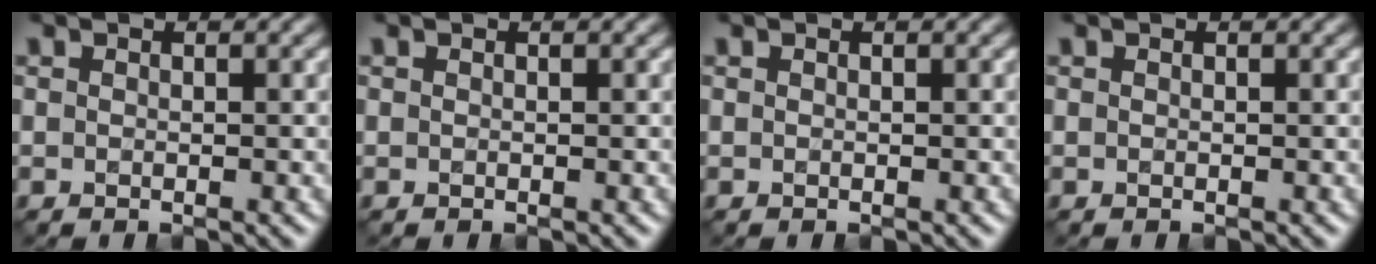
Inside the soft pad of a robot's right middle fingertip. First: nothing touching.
{"total": 0.0}
{"total": 0.0}
{"total": 0.0}